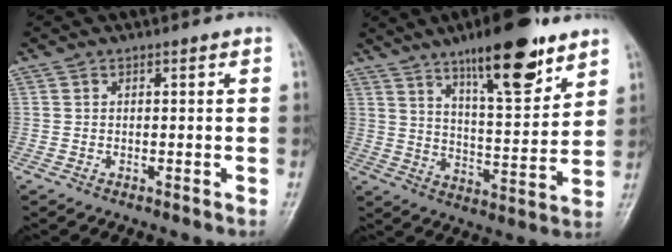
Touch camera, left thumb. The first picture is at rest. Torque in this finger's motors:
{"motor_torque": [1.79, 0.54, 1.52, -1.23, 0.40]}